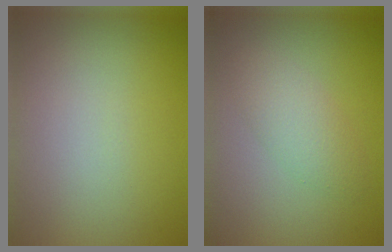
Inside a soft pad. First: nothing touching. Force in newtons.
{"total": 2.5, "press": 2.5, "slide": 0.0}